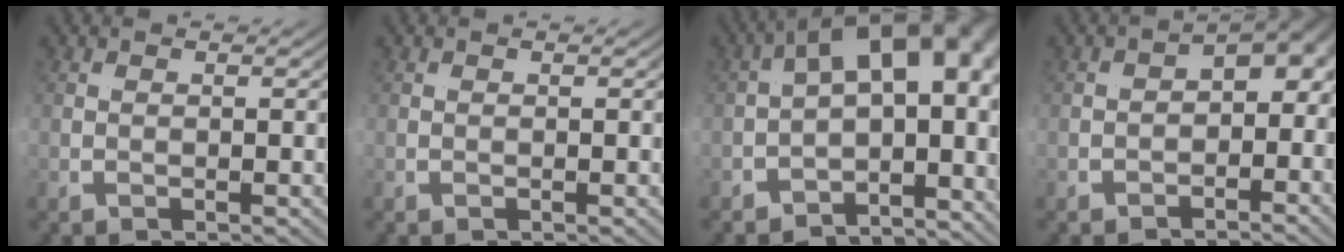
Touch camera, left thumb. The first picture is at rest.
{"total": 0.0}
{"total": 10.1, "force": [-0.2, 5.5, 8.5], "torque": [-0.113, 0.013, -0.022]}
{"total": 5.3, "force": [-0.7, 3.8, 3.6], "torque": [-0.054, 0.006, -0.018]}